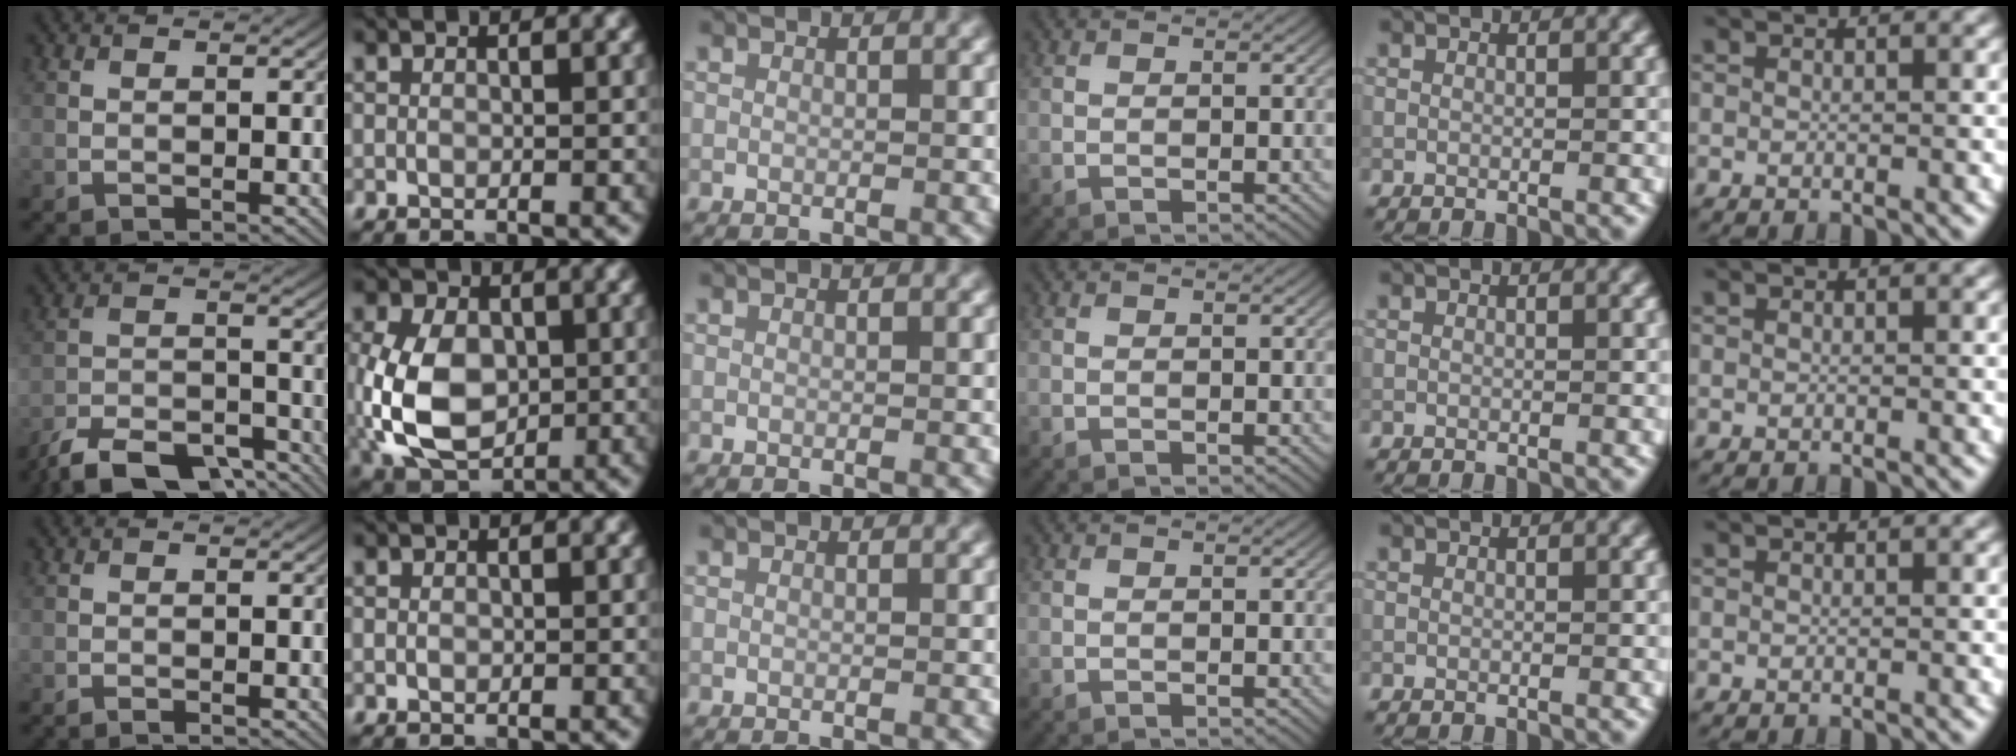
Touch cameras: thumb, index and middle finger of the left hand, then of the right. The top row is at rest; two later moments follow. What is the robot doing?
{"motion": "lift_and_place", "object": "coin"}